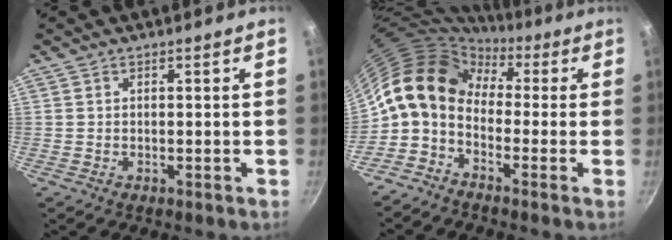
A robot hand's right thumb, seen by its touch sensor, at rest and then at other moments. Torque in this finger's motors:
{"motor_torque": [0.87, 2.24, 1.01, -1.10, 0.48]}